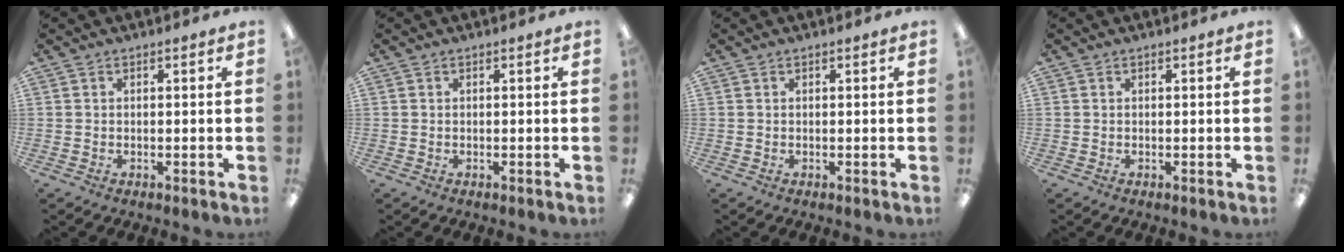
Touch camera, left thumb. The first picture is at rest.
{"total": 0.0}
{"total": 0.0}
{"total": 0.0}